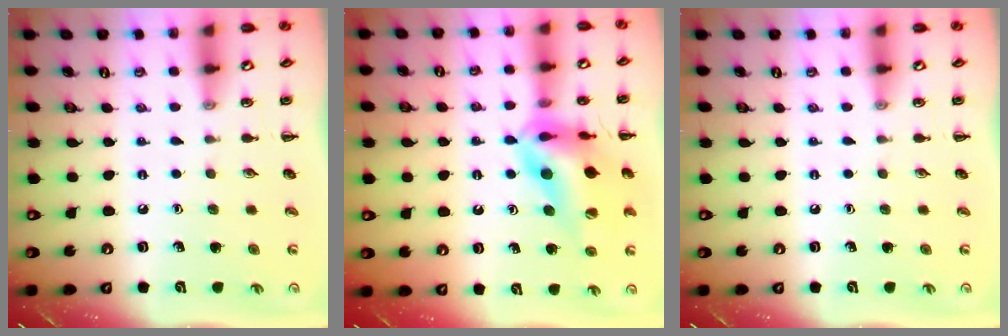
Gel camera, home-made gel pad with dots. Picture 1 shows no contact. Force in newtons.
{"total": 16.7, "press": 16.4, "slide": 3.3}
{"total": 0.0}